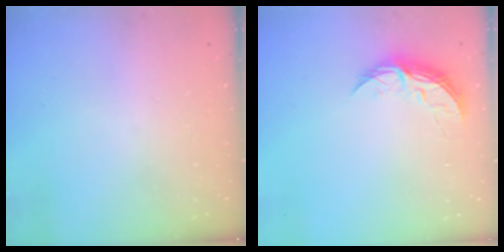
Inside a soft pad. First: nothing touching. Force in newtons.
{"total": 5.9, "press": 5.9, "slide": 0.5}